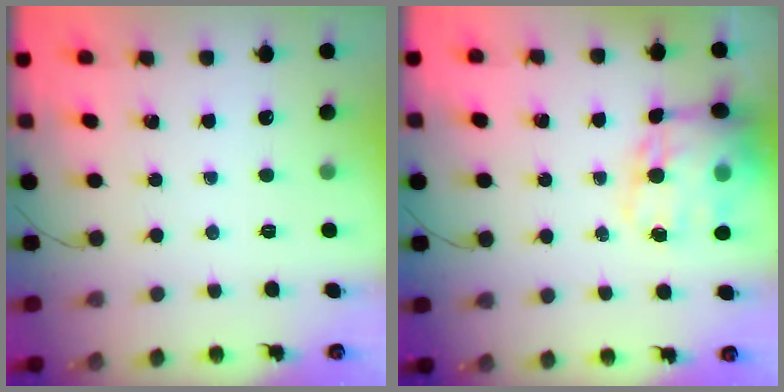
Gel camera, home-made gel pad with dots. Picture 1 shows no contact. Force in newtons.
{"total": 17.4, "press": 17.0, "slide": 4.0}